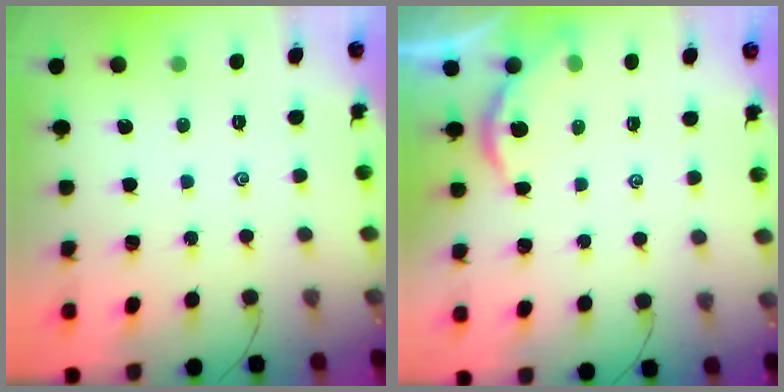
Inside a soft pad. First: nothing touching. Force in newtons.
{"total": 2.2, "press": 2.2, "slide": 0.2}